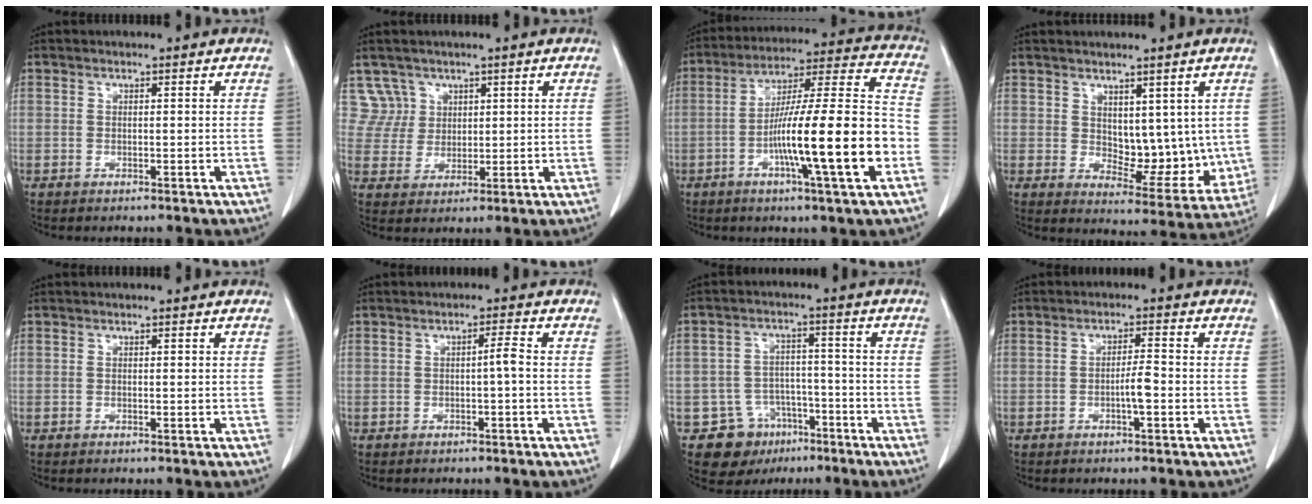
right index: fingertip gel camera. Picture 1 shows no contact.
{"total": 4.7, "force": [2.9, 3.7, -0.8], "torque": [0.027, 0.006, 0.059]}
{"total": 18.9, "force": [-5.5, 0.5, 18.1], "torque": [-0.281, 0.006, -0.089]}
{"total": 9.4, "force": [2.0, 5.7, 7.3], "torque": [-0.080, -0.009, 0.047]}
{"total": 0.0}
{"total": 1.6, "force": [-0.3, -0.1, 1.6], "torque": [-0.024, 0.002, -0.005]}
{"total": 8.7, "force": [-5.0, 7.0, 1.4], "torque": [-0.017, 0.021, -0.067]}
{"total": 2.9, "force": [-0.9, 0.2, 2.7], "torque": [-0.045, 0.002, -0.017]}